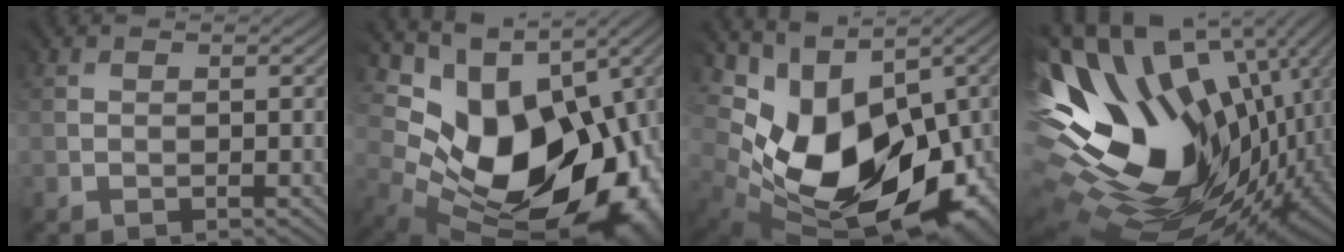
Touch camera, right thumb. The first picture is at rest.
{"total": 17.5, "force": [-0.6, 12.6, 12.1], "torque": [-0.170, -0.039, 0.032]}
{"total": 14.9, "force": [-0.2, 10.6, 10.4], "torque": [-0.165, -0.032, 0.032]}
{"total": 18.8, "force": [-0.5, 12.9, 13.6], "torque": [-0.278, -0.068, 0.031]}